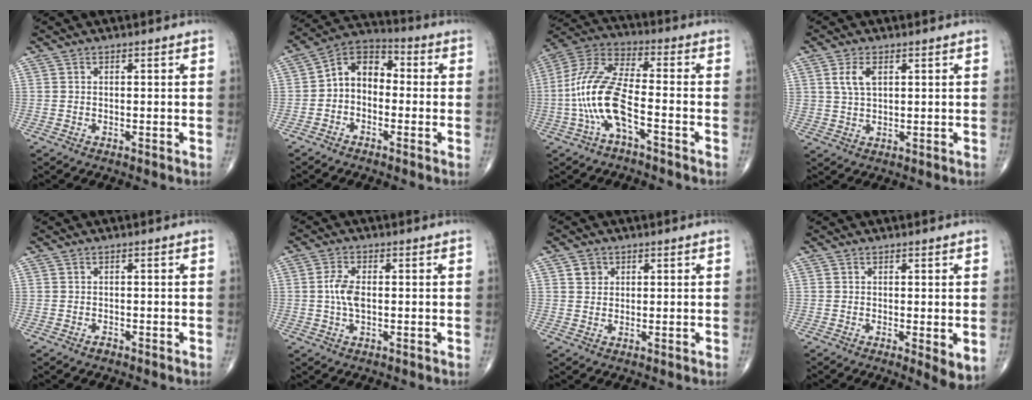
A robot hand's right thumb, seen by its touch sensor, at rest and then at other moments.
{"total": 8.6, "force": [-0.9, 6.2, 5.9], "torque": [-0.069, 0.036, -0.038]}
{"total": 13.7, "force": [-4.2, 4.7, 12.1], "torque": [-0.273, 0.043, -0.084]}
{"total": 4.4, "force": [1.6, 2.4, 3.3], "torque": [-0.064, -0.003, 0.035]}
{"total": 0.6, "force": [-0.4, 0.4, 0.2], "torque": [0.000, 0.001, -0.009]}
{"total": 4.5, "force": [0.0, 2.2, 4.0], "torque": [-0.089, 0.003, -0.002]}
{"total": 2.4, "force": [1.1, 2.0, 0.7], "torque": [0.000, -0.006, 0.015]}
{"total": 4.2, "force": [-0.2, 1.1, 4.0], "torque": [-0.056, -0.015, -0.002]}